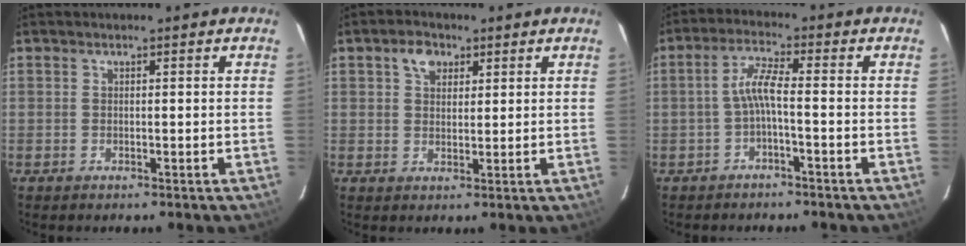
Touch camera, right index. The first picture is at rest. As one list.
[{"total": 3.9, "force": [2.0, 2.8, 1.9], "torque": [-0.029, 0.013, 0.035]}, {"total": 3.9, "force": [-1.6, 0.1, 3.5], "torque": [-0.082, 0.010, -0.031]}]